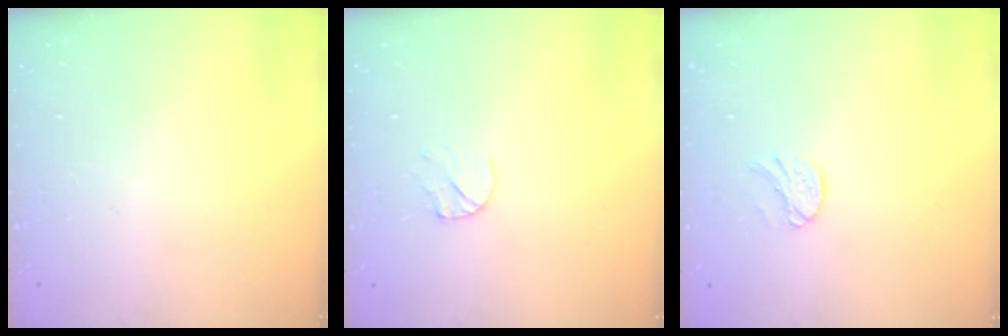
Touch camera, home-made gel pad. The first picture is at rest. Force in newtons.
{"total": 3.5, "press": 3.5, "slide": 0.4}
{"total": 5.8, "press": 5.8, "slide": 0.6}